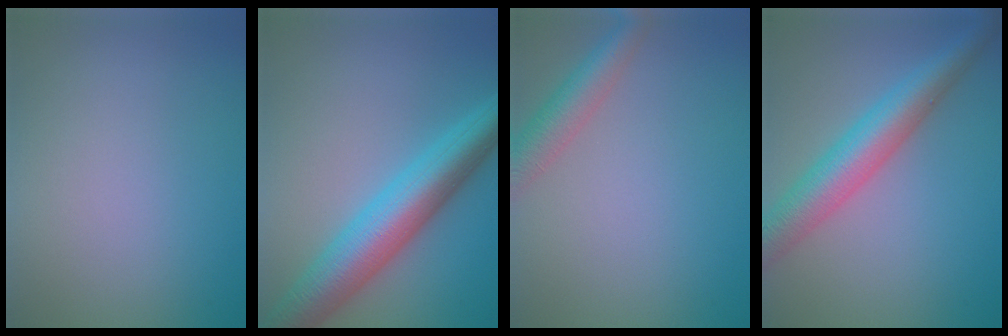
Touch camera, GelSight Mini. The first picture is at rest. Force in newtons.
{"total": 8.2, "press": 8.2, "slide": 0.3}
{"total": 3.8, "press": 3.8, "slide": 0.2}
{"total": 6.3, "press": 6.3, "slide": 0.1}